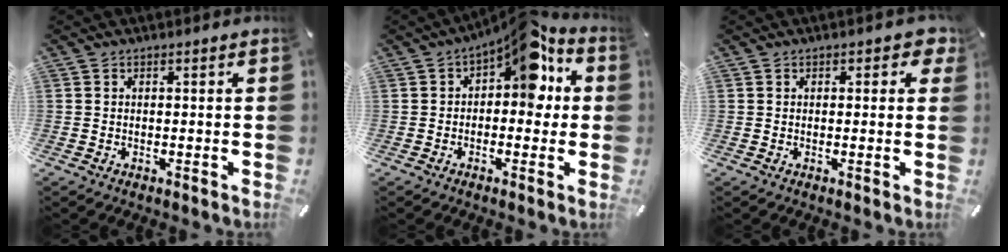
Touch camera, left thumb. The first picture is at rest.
{"total": 11.4, "force": [5.0, 6.0, 8.3], "torque": [-0.103, -0.032, 0.082]}
{"total": 2.2, "force": [0.8, 1.6, 1.3], "torque": [-0.003, -0.001, 0.007]}